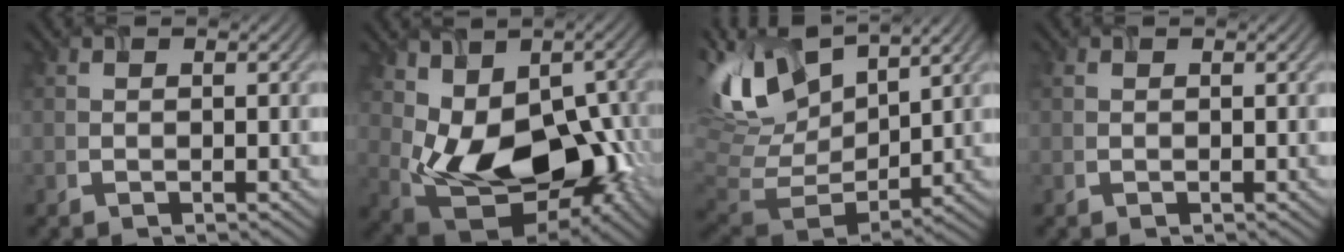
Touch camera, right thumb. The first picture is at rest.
{"total": 14.4, "force": [0.3, 8.6, 11.6], "torque": [-0.180, -0.031, 0.018]}
{"total": 12.5, "force": [5.7, 6.6, 9.0], "torque": [-0.219, 0.011, 0.105]}
{"total": 0.0}